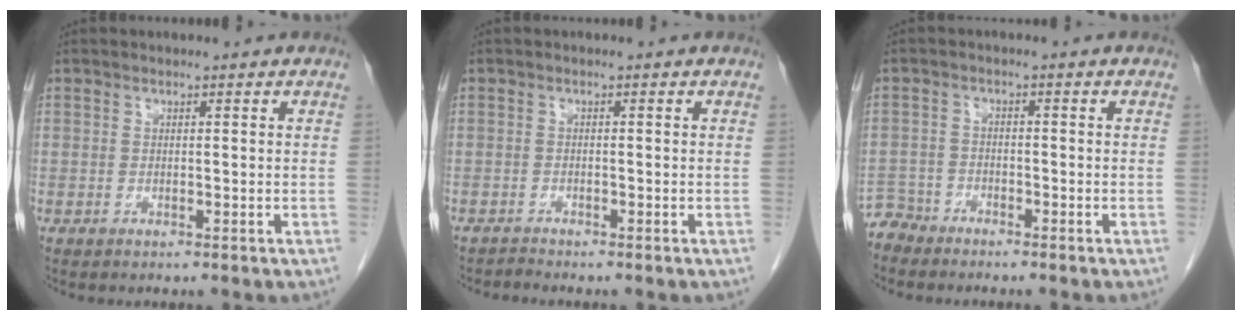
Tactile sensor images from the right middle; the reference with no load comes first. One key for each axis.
{"total": 0.9, "fx": -0.8, "fy": -0.2, "fz": -0.4, "tx": 0.001, "ty": -0.008, "tz": -0.015}
{"total": 3.3, "fx": -3.0, "fy": 0.6, "fz": -1.0, "tx": 0.020, "ty": -0.007, "tz": -0.062}